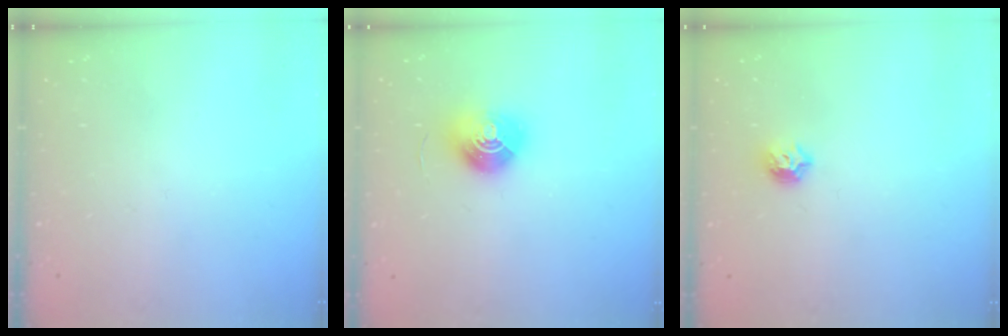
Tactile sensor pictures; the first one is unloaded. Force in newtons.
{"total": 9.9, "press": 9.9, "slide": 0.9}
{"total": 6.0, "press": 5.9, "slide": 0.8}